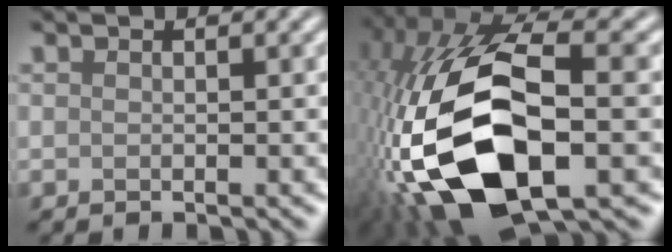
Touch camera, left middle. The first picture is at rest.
{"total": 17.9, "force": [-4.4, 8.7, 15.1], "torque": [-0.338, -0.018, -0.069]}